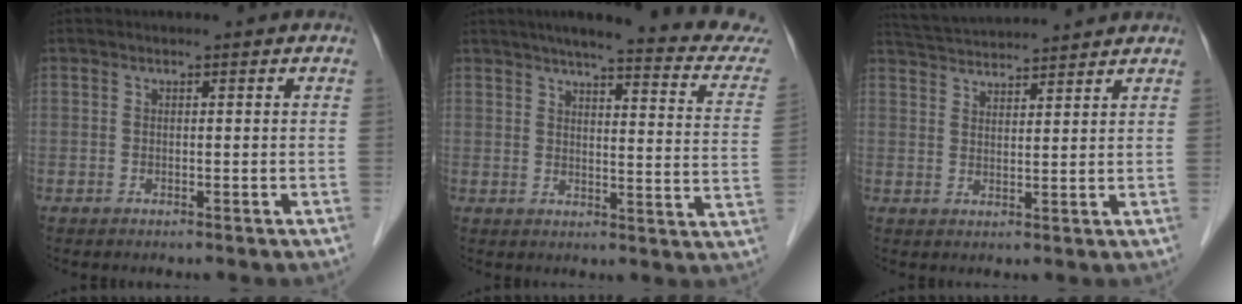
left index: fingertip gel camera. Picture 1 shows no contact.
{"total": 20.0, "force": [17.6, 1.1, 9.4], "torque": [-0.114, -0.039, 0.198]}
{"total": 9.1, "force": [8.8, 0.0, 2.3], "torque": [-0.050, 0.031, 0.139]}